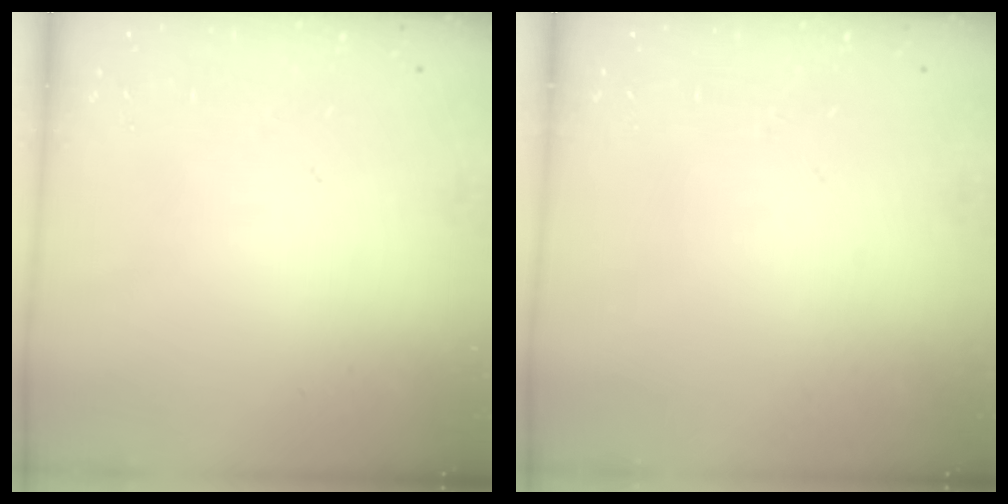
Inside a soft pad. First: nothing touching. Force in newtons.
{"total": 0.0}